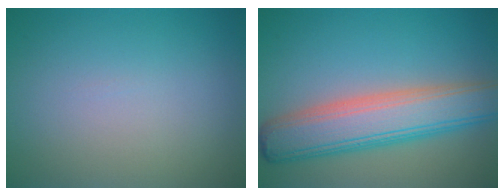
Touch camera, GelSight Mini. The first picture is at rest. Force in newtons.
{"total": 7.7, "press": 7.7, "slide": 0.4}